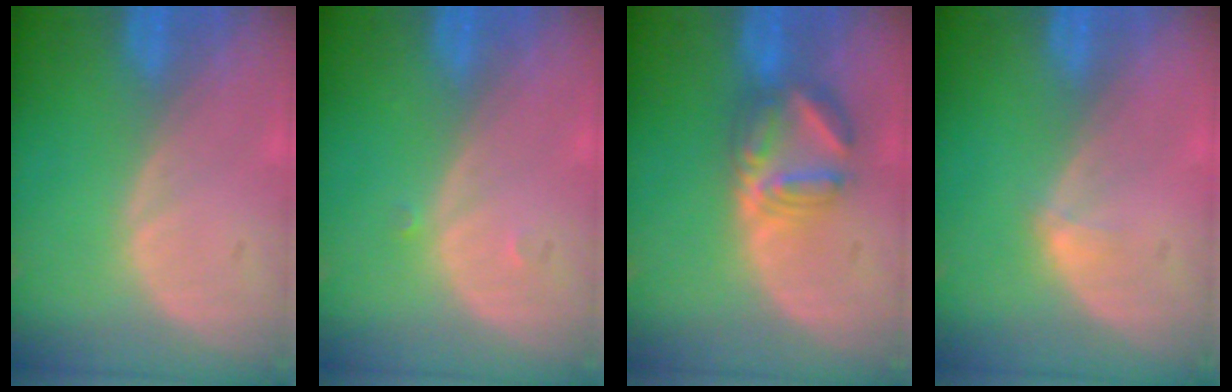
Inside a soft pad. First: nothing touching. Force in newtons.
{"total": 0.7, "press": 0.5, "slide": 0.5}
{"total": 5.8, "press": 5.7, "slide": 1.2}
{"total": 1.1, "press": 0.8, "slide": 0.7}